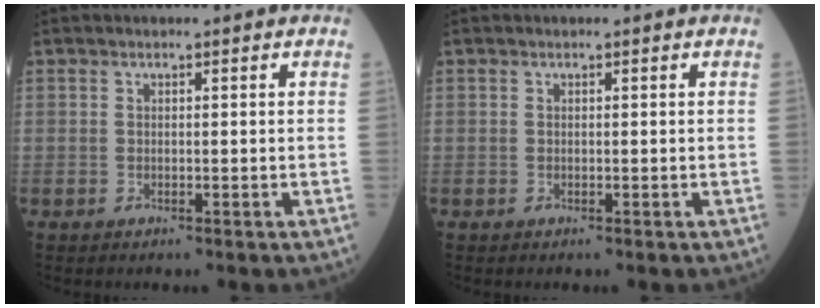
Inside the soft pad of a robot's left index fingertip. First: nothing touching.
{"total": 0.0}